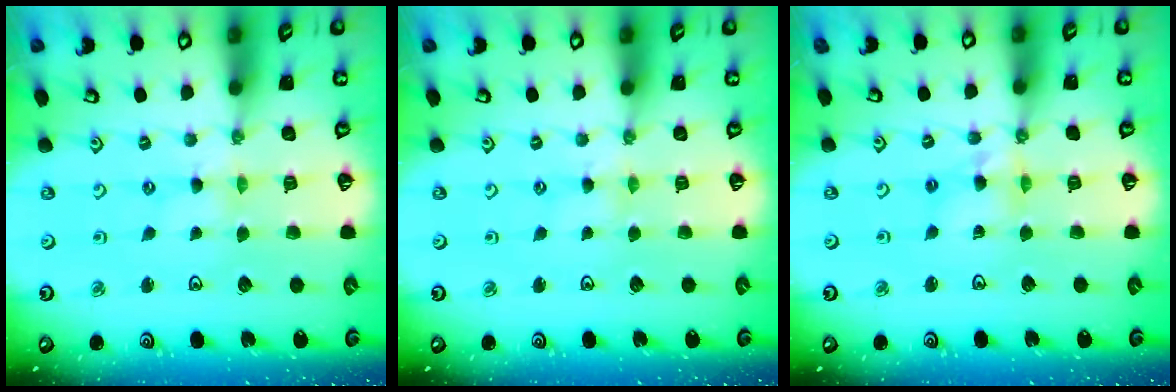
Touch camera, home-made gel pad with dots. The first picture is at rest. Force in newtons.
{"total": 2.1, "press": 2.1, "slide": 0.4}
{"total": 6.7, "press": 6.7, "slide": 0.7}